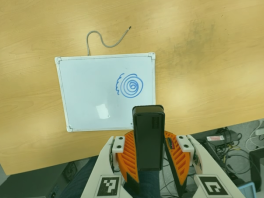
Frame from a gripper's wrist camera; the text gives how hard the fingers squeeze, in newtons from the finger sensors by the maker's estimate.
{"total": 5.5, "left": 5.4, "right": 5.5}